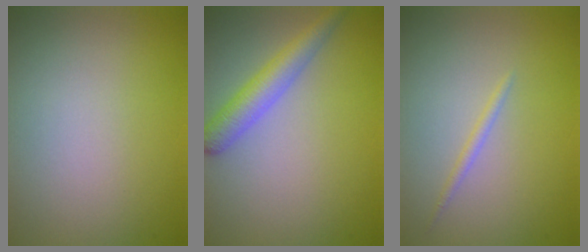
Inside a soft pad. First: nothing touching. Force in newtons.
{"total": 3.3, "press": 3.3, "slide": 0.1}
{"total": 0.8, "press": 0.8, "slide": 0.0}